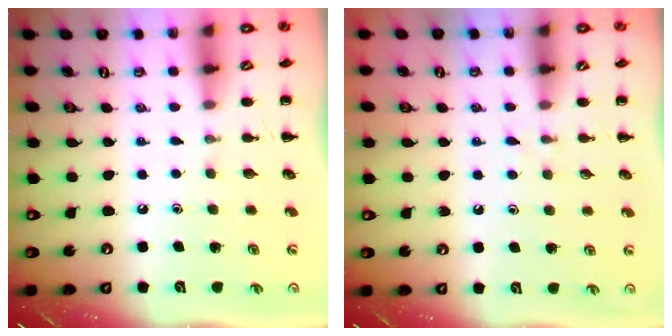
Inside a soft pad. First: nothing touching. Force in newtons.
{"total": 2.4, "press": 2.3, "slide": 1.0}